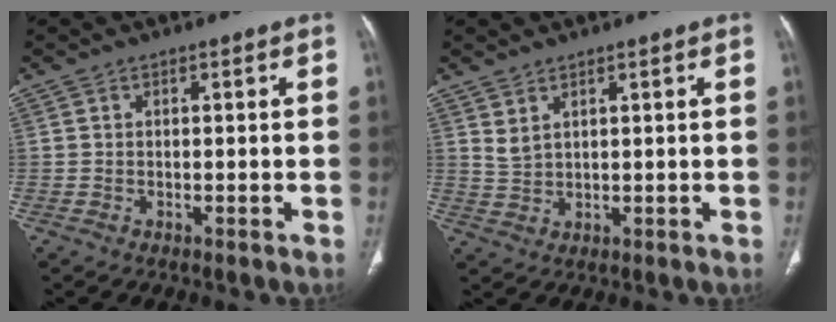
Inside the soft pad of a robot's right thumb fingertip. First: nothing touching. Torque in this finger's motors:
{"motor_torque": [0.65, 2.99, 0.21, 0.11, 0.05]}